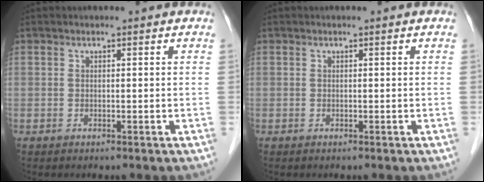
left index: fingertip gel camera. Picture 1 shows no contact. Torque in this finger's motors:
{"motor_torque": [-0.02, -0.01, 0.00, 0.00]}